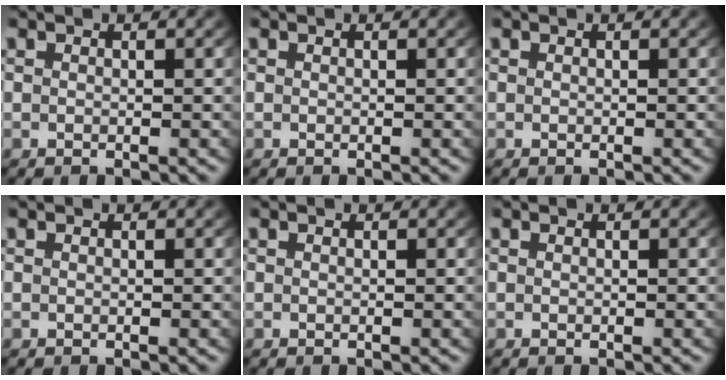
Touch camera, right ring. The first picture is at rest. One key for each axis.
{"total": 0.0}
{"total": 0.0}
{"total": 0.0}
{"total": 0.0}
{"total": 0.0}